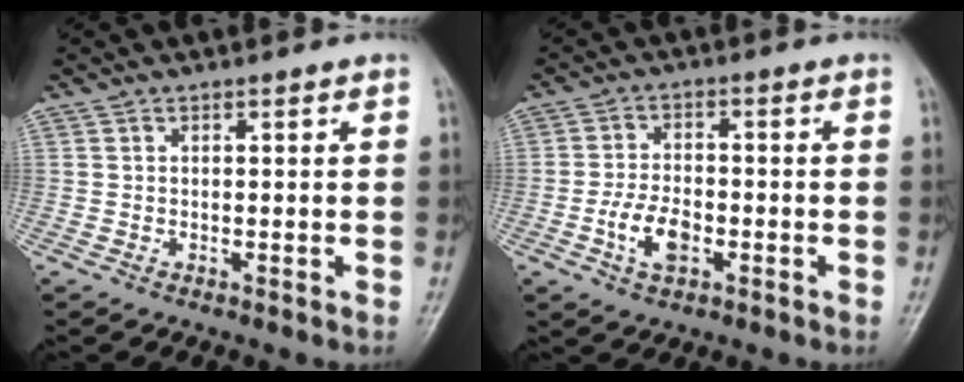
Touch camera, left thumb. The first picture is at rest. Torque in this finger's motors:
{"motor_torque": [-0.31, 0.55, 0.13, 0.07, 0.03]}